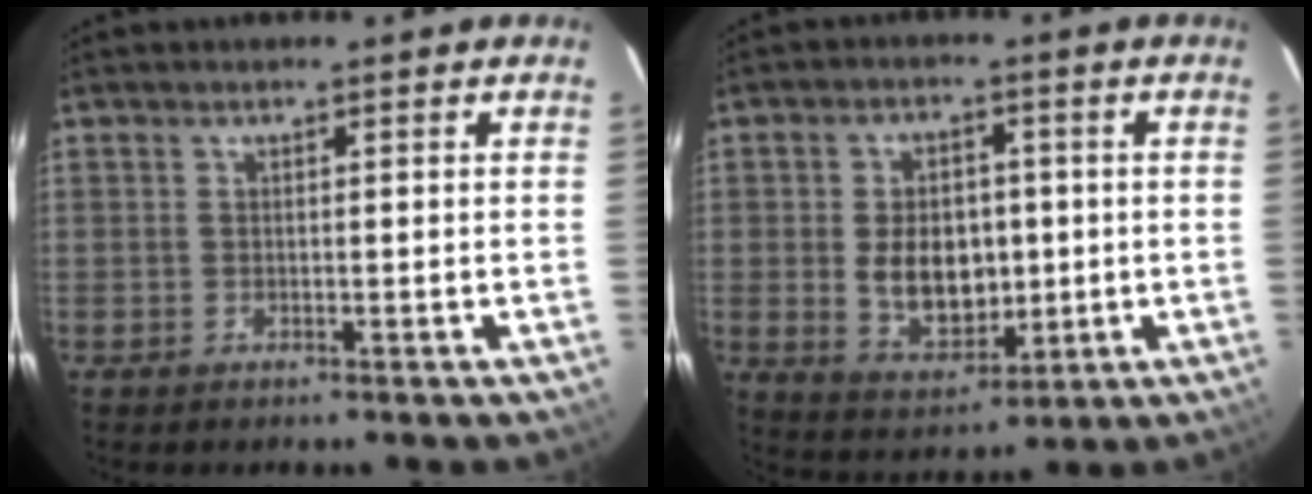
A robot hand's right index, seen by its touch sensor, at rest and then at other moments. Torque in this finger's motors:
{"motor_torque": [0.32, -0.01, 0.52, 0.04]}